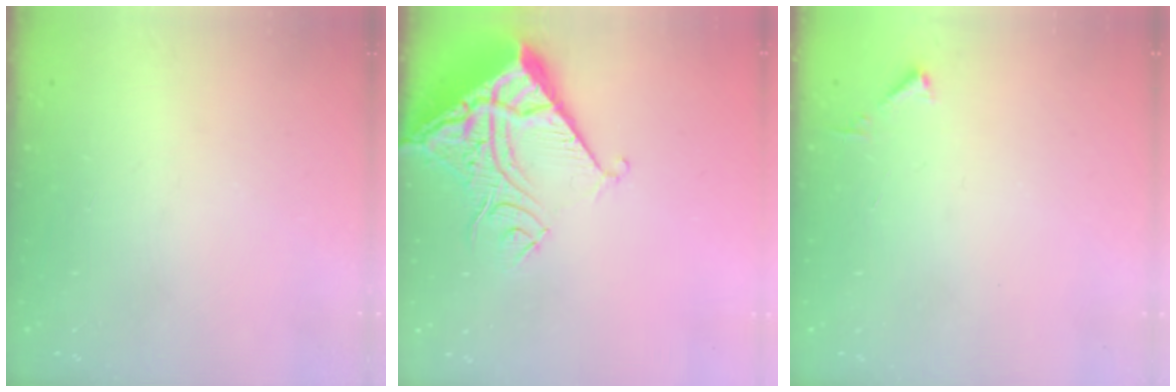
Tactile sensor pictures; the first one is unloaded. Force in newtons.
{"total": 11.2, "press": 11.1, "slide": 1.5}
{"total": 3.3, "press": 3.2, "slide": 0.4}